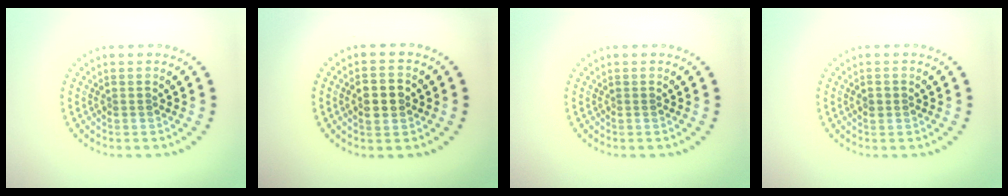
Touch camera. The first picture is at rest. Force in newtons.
{"total": 2.8, "press": 2.8, "slide": 0.2}
{"total": 0.0}
{"total": 1.1, "press": 1.1, "slide": 0.1}